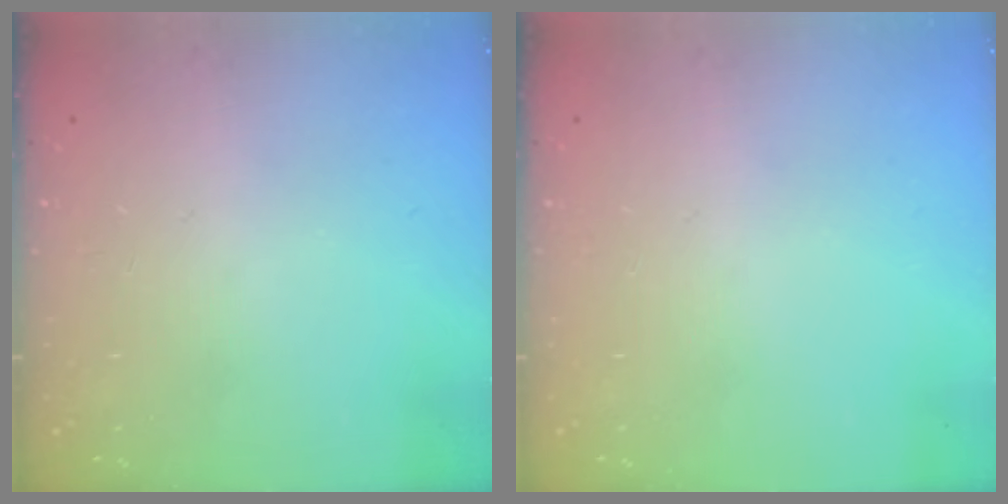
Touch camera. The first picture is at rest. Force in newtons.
{"total": 0.0}